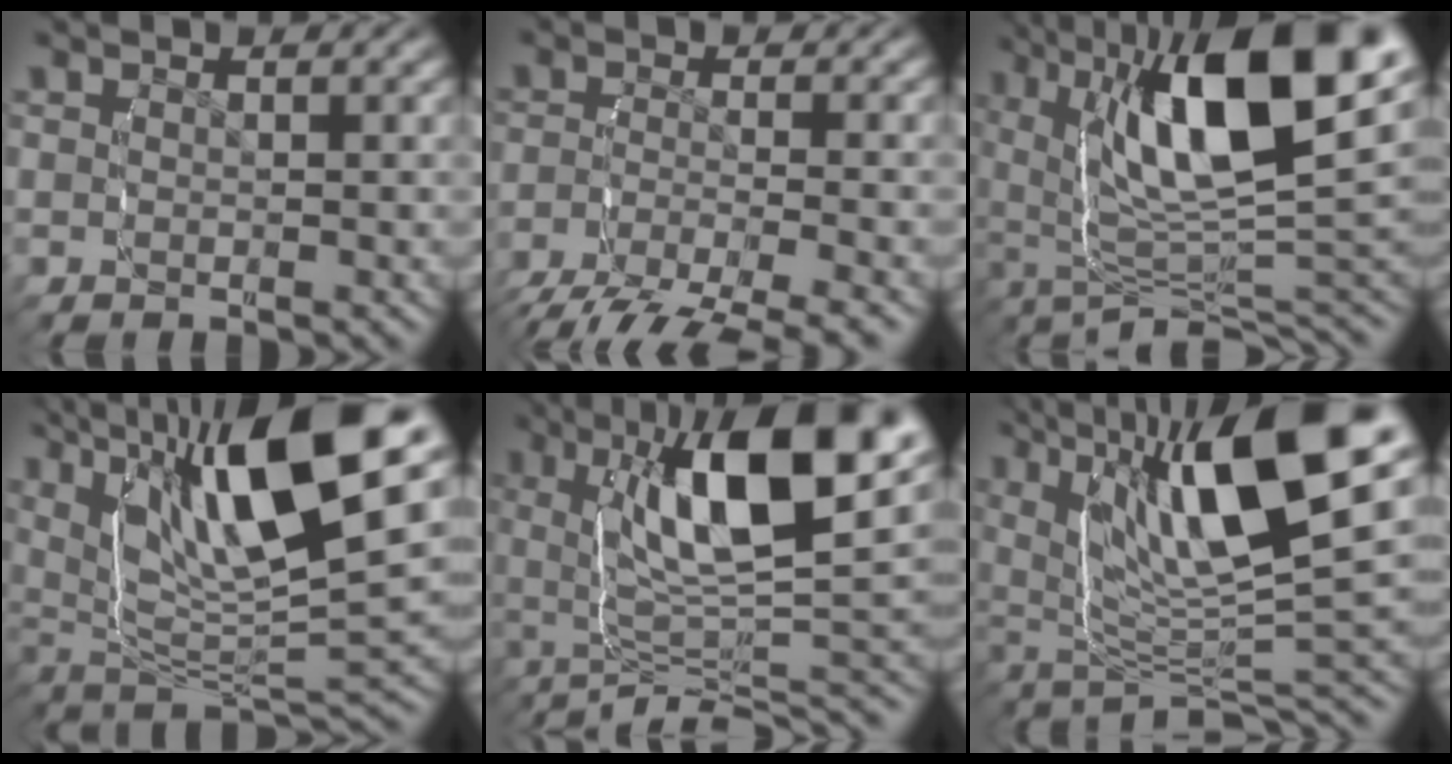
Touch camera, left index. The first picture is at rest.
{"total": 5.9, "force": [-4.4, 1.8, 3.4], "torque": [-0.053, -0.014, -0.060]}
{"total": 12.9, "force": [-0.5, 5.6, 11.6], "torque": [-0.182, -0.015, 0.009]}
{"total": 12.4, "force": [4.2, 5.2, 10.5], "torque": [-0.173, 0.008, 0.070]}
{"total": 11.1, "force": [0.7, 3.7, 10.4], "torque": [-0.147, -0.005, 0.020]}
{"total": 11.1, "force": [1.9, 4.2, 10.1], "torque": [-0.159, -0.004, 0.039]}